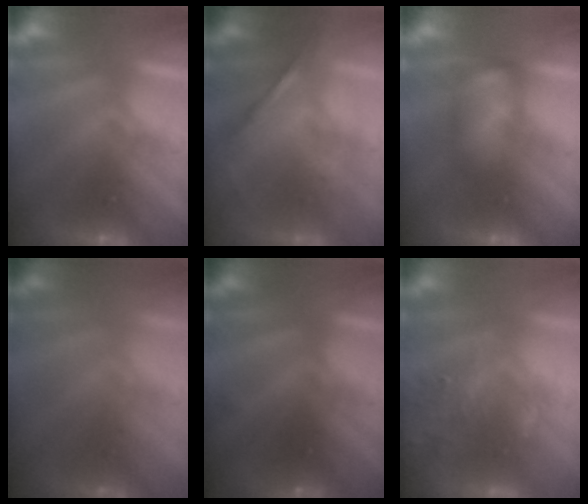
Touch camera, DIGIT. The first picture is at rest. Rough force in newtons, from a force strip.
{"total": 1.3}
{"total": 4.9}
{"total": 1.7}
{"total": 1.2}
{"total": 6.9}